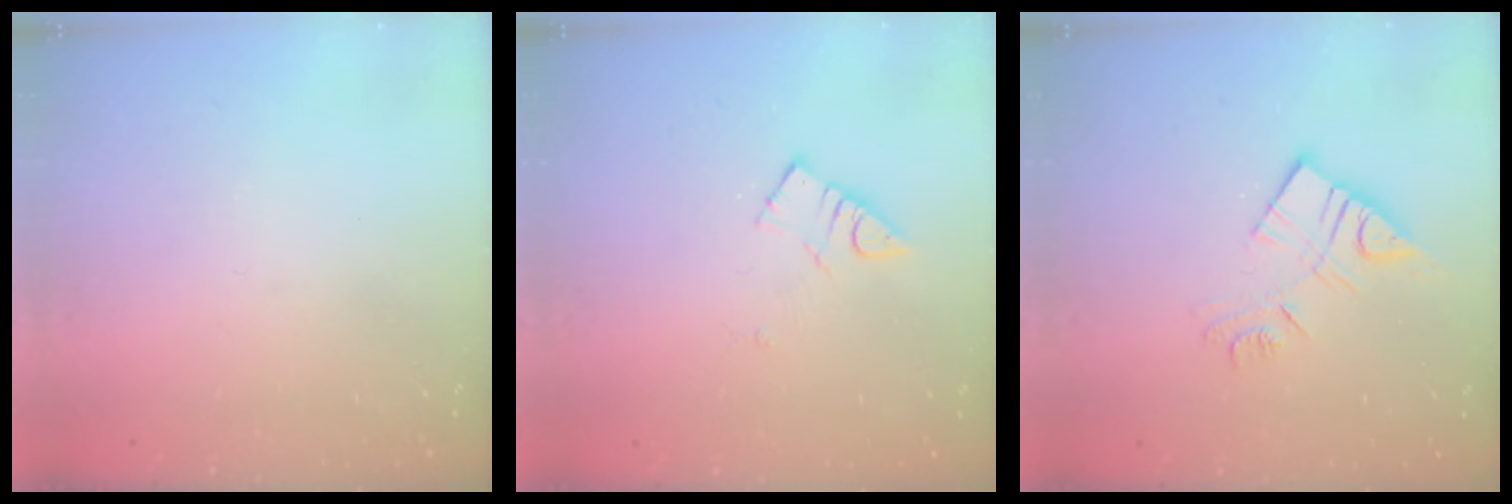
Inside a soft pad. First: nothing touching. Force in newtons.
{"total": 3.1, "press": 3.0, "slide": 0.4}
{"total": 11.4, "press": 11.4, "slide": 0.9}